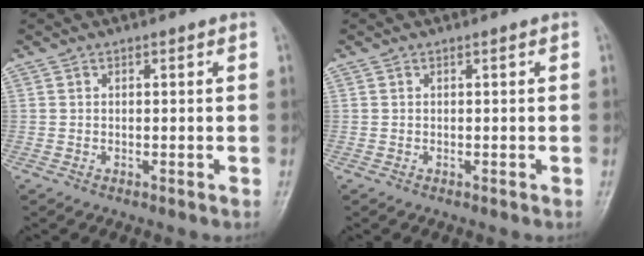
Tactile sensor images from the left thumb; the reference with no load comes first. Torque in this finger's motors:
{"motor_torque": [-0.05, 0.05, -0.13, -0.04, 0.00]}